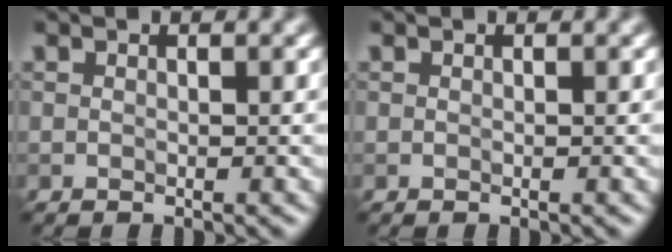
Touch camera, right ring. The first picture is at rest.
{"total": 0.0}